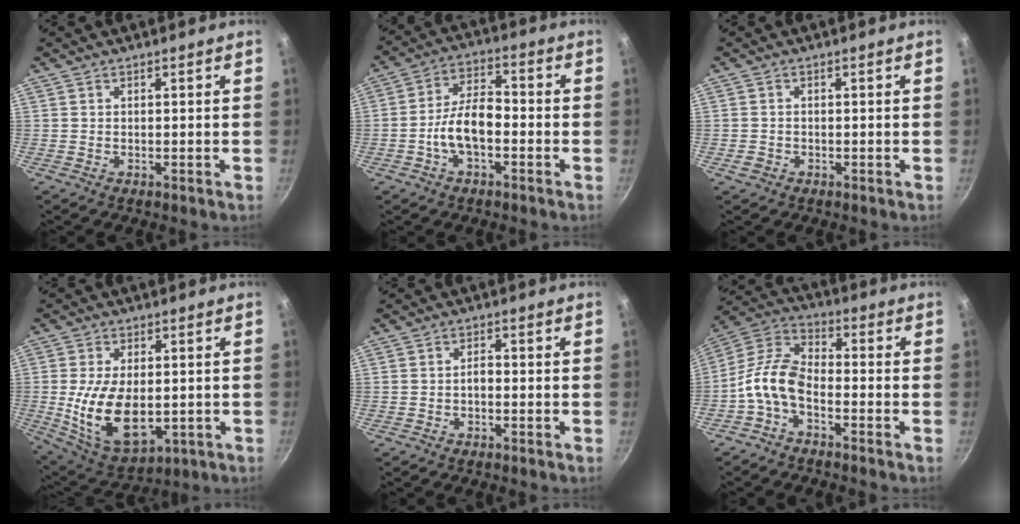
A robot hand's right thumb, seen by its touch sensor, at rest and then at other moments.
{"total": 9.1, "force": [-2.7, 4.7, 7.3], "torque": [-0.117, 0.041, -0.056]}
{"total": 1.8, "force": [-0.8, 1.4, 0.6], "torque": [-0.010, 0.006, -0.012]}
{"total": 15.2, "force": [-1.4, 8.9, 12.3], "torque": [-0.211, -0.013, -0.007]}
{"total": 1.8, "force": [-0.7, 1.0, 1.3], "torque": [-0.015, 0.013, -0.013]}
{"total": 9.7, "force": [-3.9, 5.1, 7.3], "torque": [-0.149, 0.050, -0.094]}